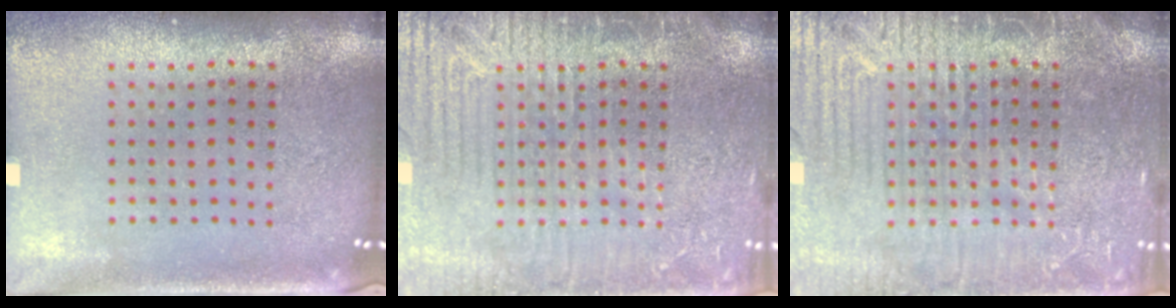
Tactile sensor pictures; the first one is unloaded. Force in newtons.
{"total": 5.5, "press": 5.4, "slide": 0.7}
{"total": 4.2, "press": 4.2, "slide": 0.6}